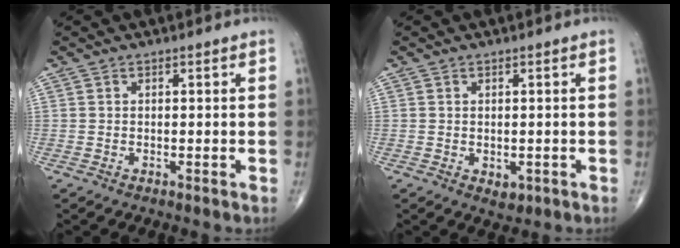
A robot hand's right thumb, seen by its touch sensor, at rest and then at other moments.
{"total": 2.0, "force": [-0.5, 1.3, 1.4], "torque": [-0.011, -0.004, 0.000]}